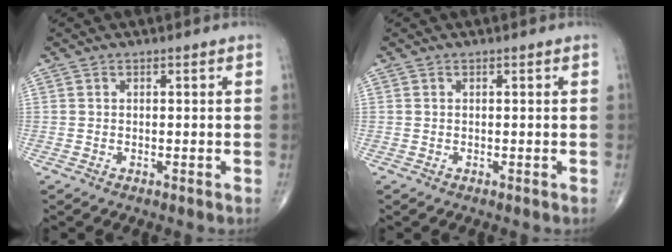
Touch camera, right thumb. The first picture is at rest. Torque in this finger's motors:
{"motor_torque": [0.49, 0.42, 0.00, -0.13, 0.03]}